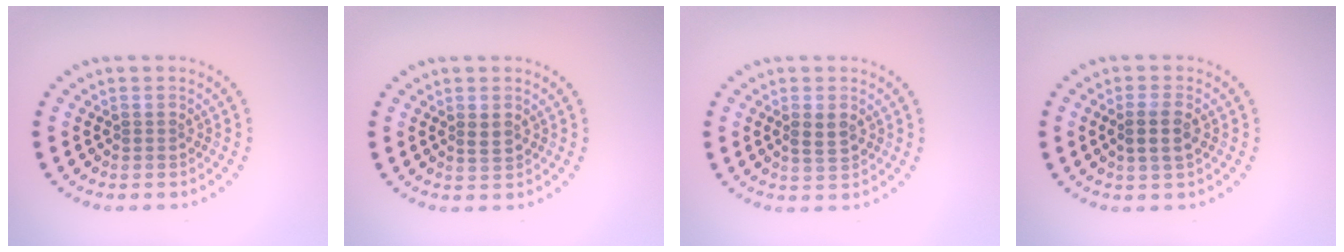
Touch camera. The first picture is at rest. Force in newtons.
{"total": 1.3, "press": 1.3, "slide": 0.2}
{"total": 2.0, "press": 2.0, "slide": 0.2}
{"total": 2.4, "press": 2.2, "slide": 0.9}